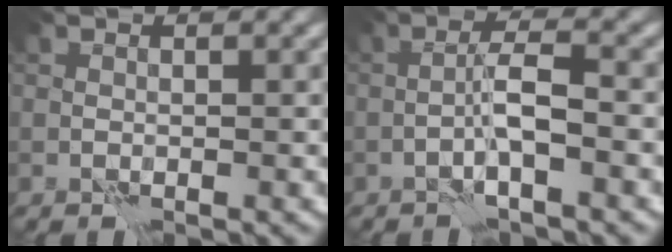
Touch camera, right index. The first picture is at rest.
{"total": 2.7, "force": [-0.9, 0.1, 2.5], "torque": [-0.048, 0.013, -0.022]}